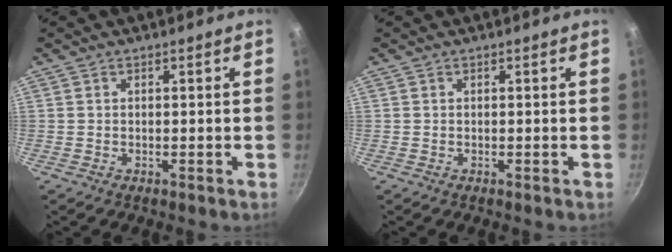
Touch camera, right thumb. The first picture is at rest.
{"total": 0.0}